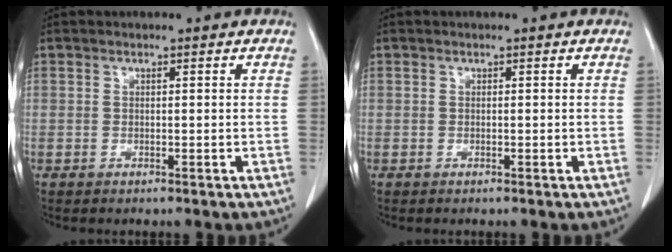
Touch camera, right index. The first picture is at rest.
{"total": 0.0}